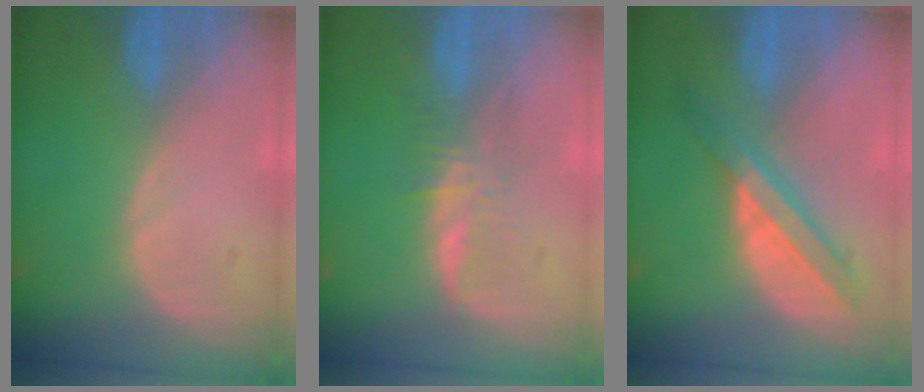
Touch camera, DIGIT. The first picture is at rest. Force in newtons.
{"total": 3.4, "press": 3.4, "slide": 0.2}
{"total": 5.7, "press": 5.6, "slide": 1.4}